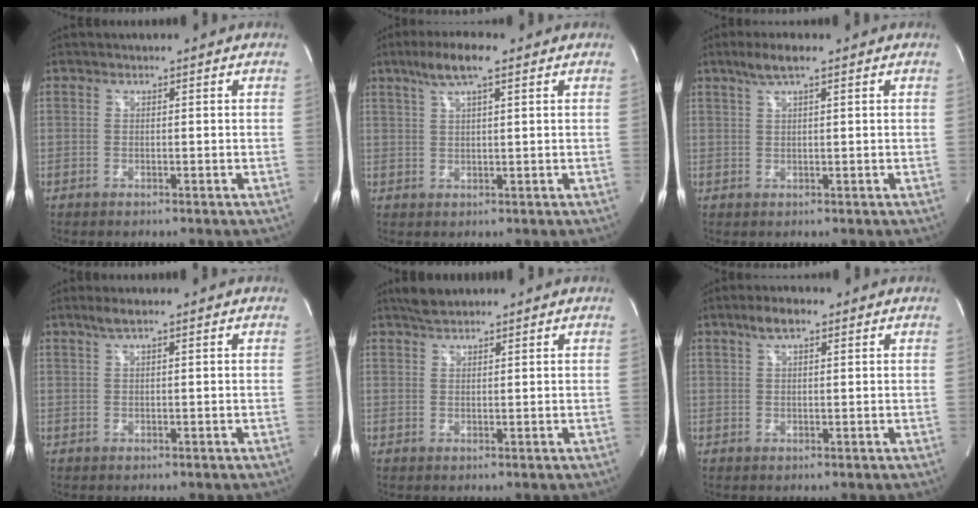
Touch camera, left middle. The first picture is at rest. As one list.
[{"total": 5.9, "force": [3.6, 0.7, 4.6], "torque": [-0.095, 0.014, 0.066]}, {"total": 3.6, "force": [2.4, 0.3, 2.8], "torque": [-0.063, 0.009, 0.046]}, {"total": 2.0, "force": [1.4, 0.0, 1.5], "torque": [-0.039, 0.009, 0.028]}, {"total": 2.8, "force": [2.6, 0.6, 1.0], "torque": [-0.026, 0.011, 0.048]}, {"total": 3.7, "force": [2.3, 1.1, 2.7], "torque": [-0.058, 0.012, 0.042]}]